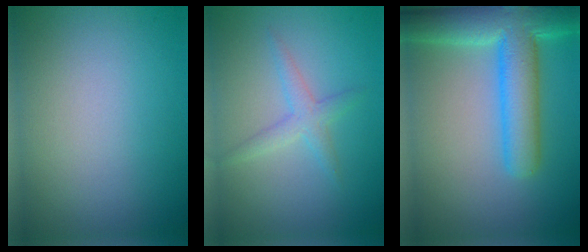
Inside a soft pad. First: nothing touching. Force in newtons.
{"total": 2.0, "press": 2.0, "slide": 0.1}
{"total": 8.3, "press": 8.3, "slide": 0.7}